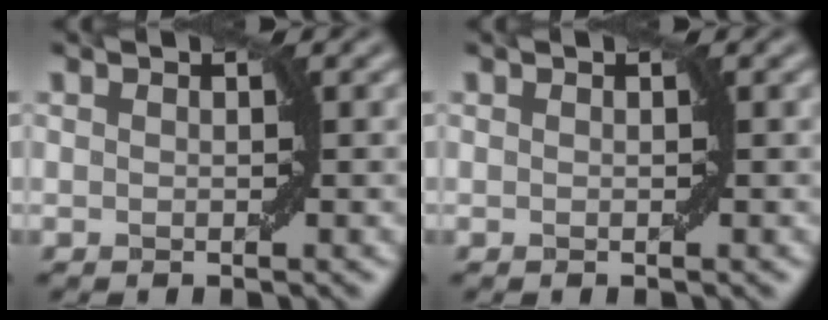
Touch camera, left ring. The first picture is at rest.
{"total": 0.0}